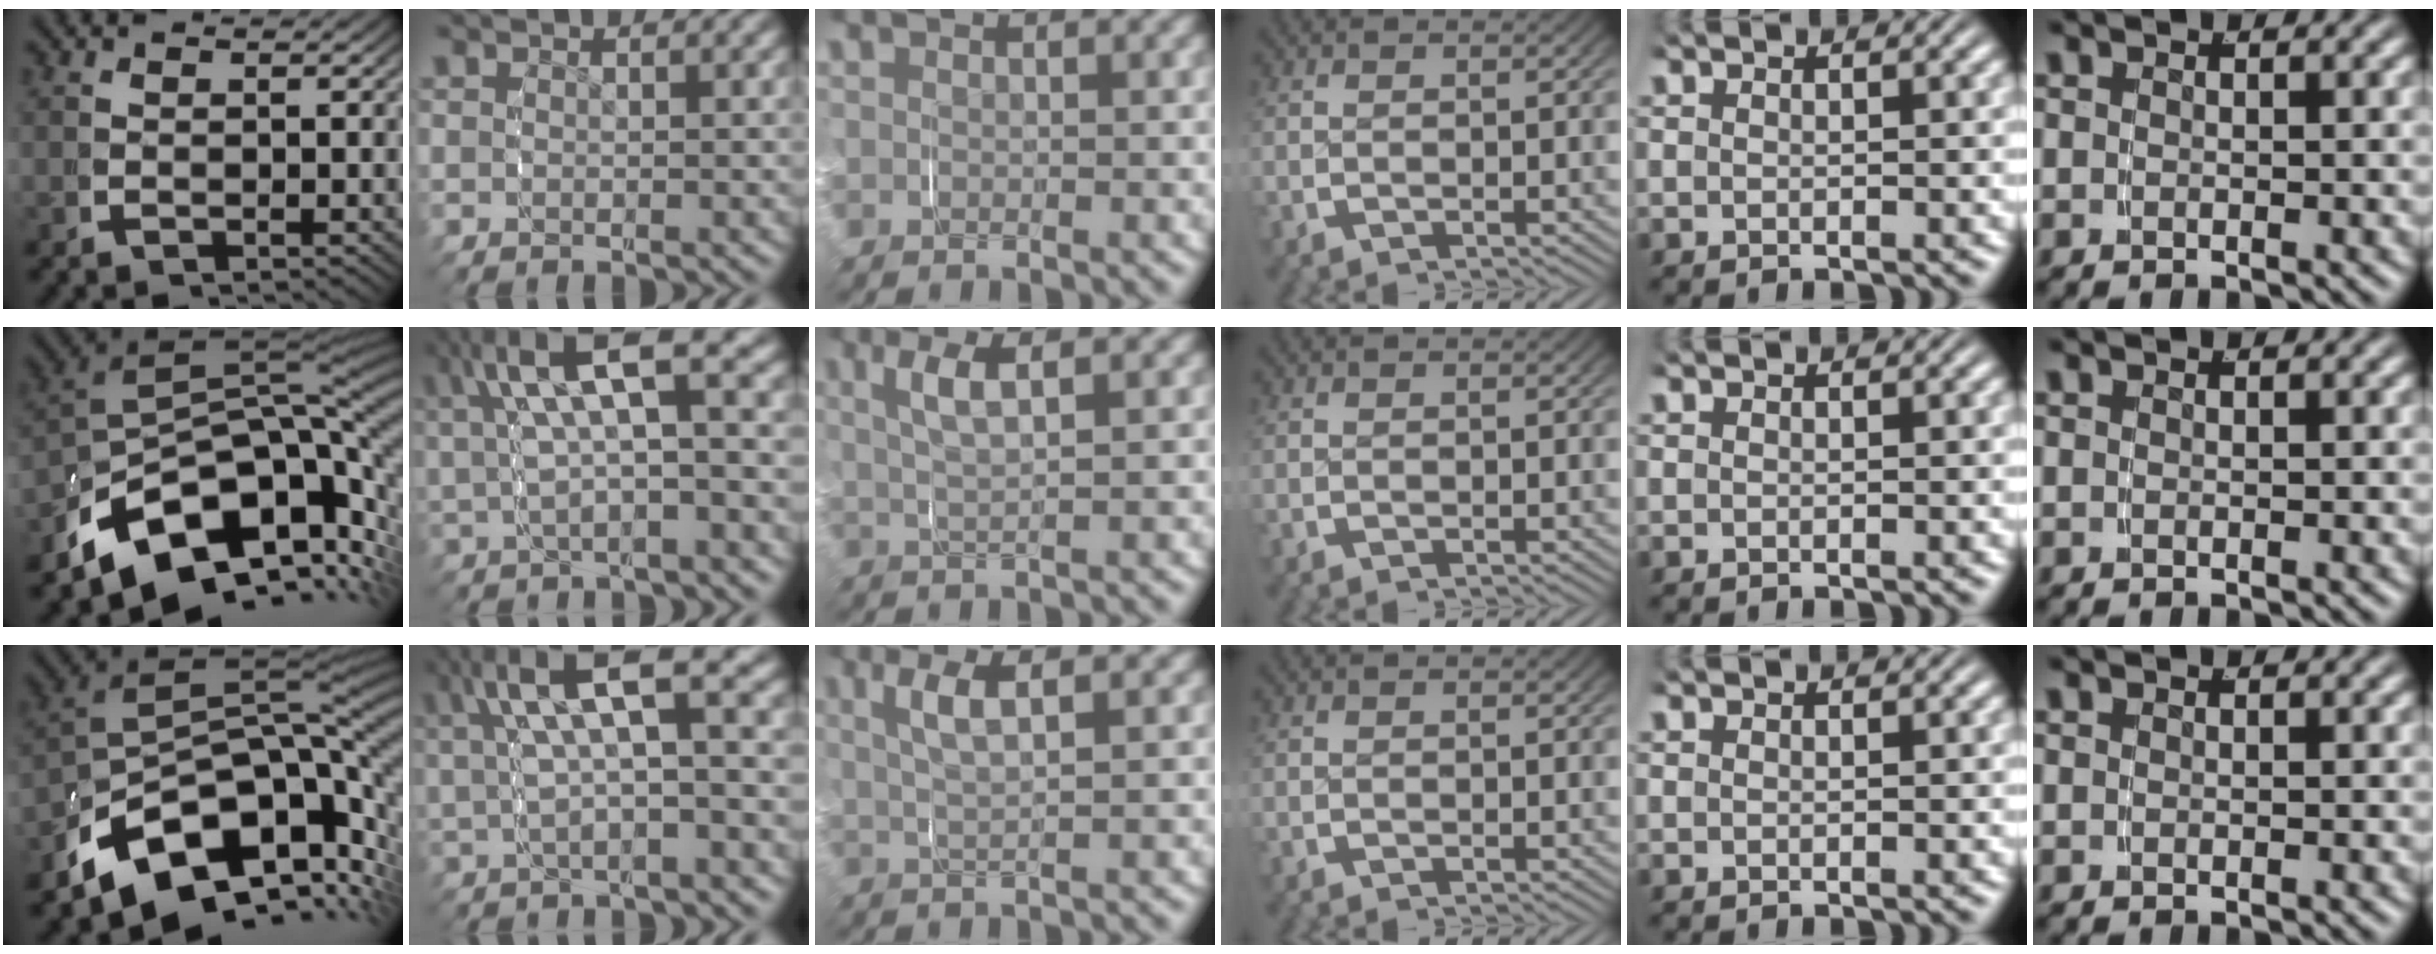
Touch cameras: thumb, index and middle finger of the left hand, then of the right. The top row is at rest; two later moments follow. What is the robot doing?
{"motion": "grasp_and_lifting", "object": "map"}